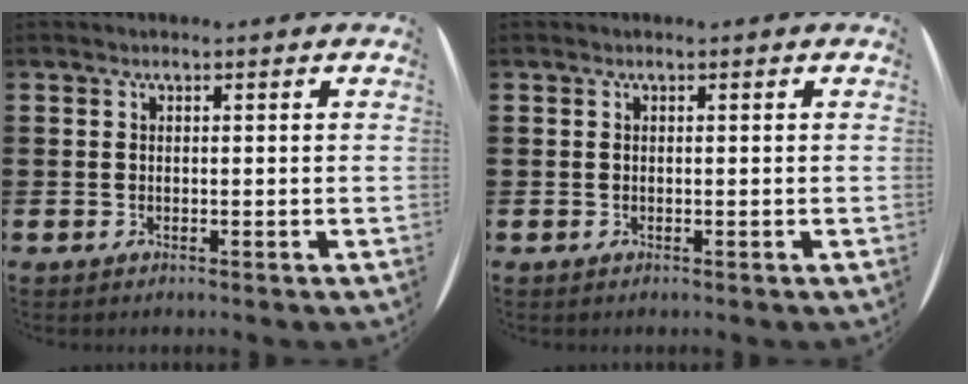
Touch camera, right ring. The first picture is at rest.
{"total": 0.0}